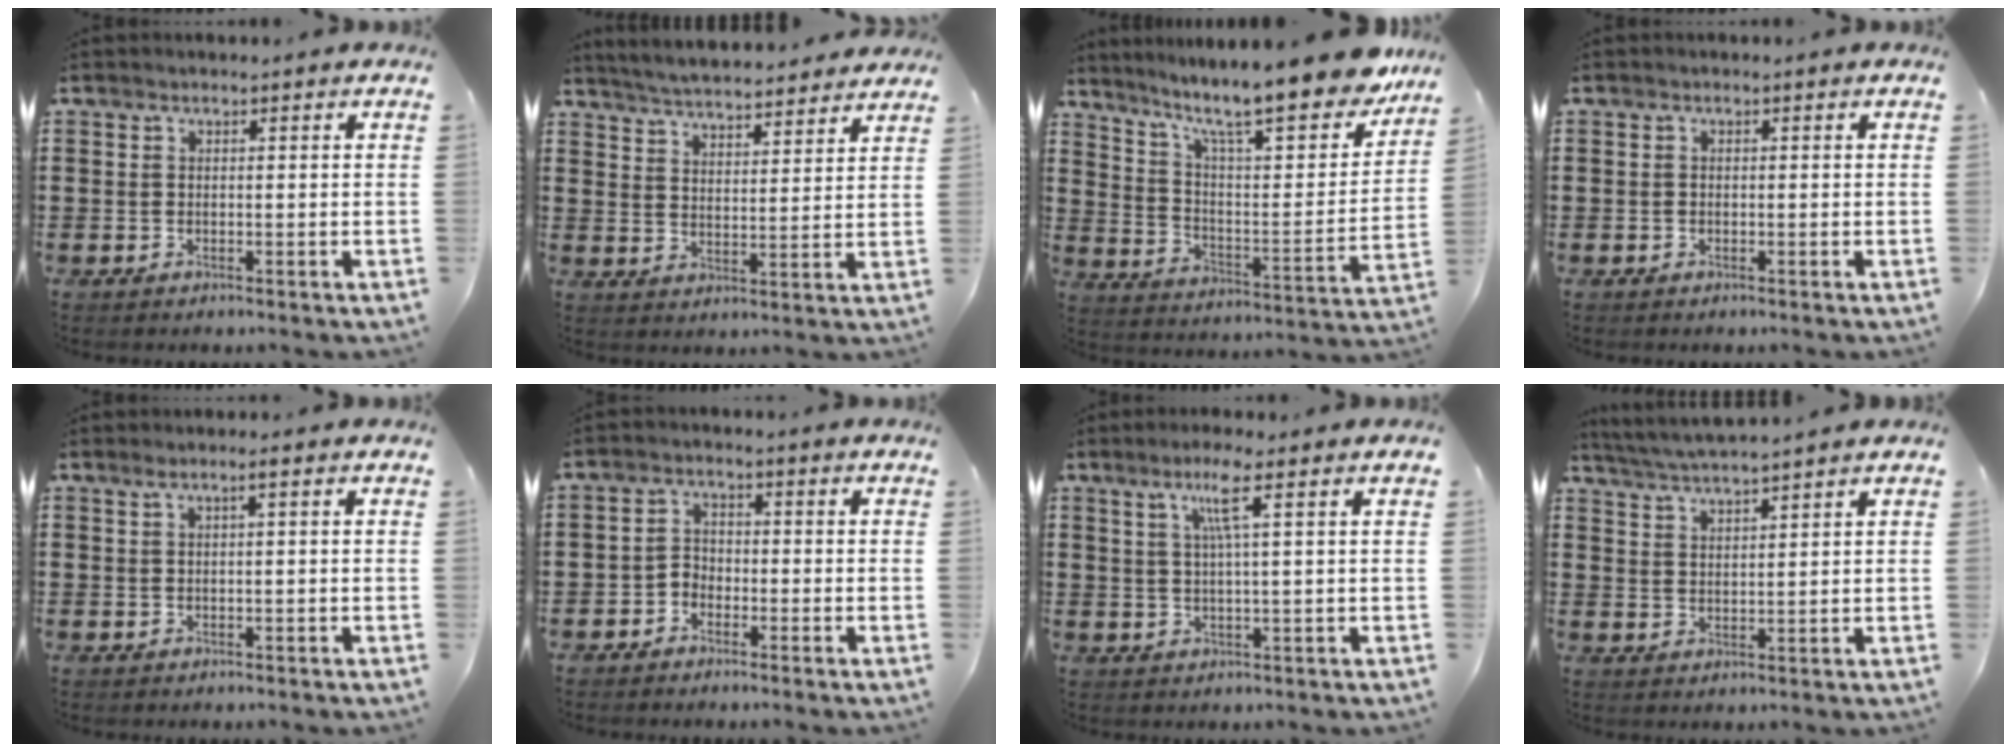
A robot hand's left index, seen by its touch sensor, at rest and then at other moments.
{"total": 4.7, "force": [4.7, -0.1, 0.5], "torque": [-0.032, -0.029, 0.081]}
{"total": 11.8, "force": [9.6, 1.7, 6.7], "torque": [-0.135, -0.072, 0.152]}
{"total": 0.6, "force": [-0.4, 0.3, 0.2], "torque": [-0.006, -0.001, -0.007]}
{"total": 1.2, "force": [0.2, 0.0, 1.2], "torque": [-0.021, 0.001, 0.002]}
{"total": 2.4, "force": [-2.1, 1.2, 0.3], "torque": [-0.013, 0.006, -0.046]}
{"total": 4.9, "force": [2.3, -0.5, 4.3], "torque": [-0.088, -0.002, 0.034]}
{"total": 3.7, "force": [3.5, -0.7, 0.9], "torque": [-0.029, -0.013, 0.063]}